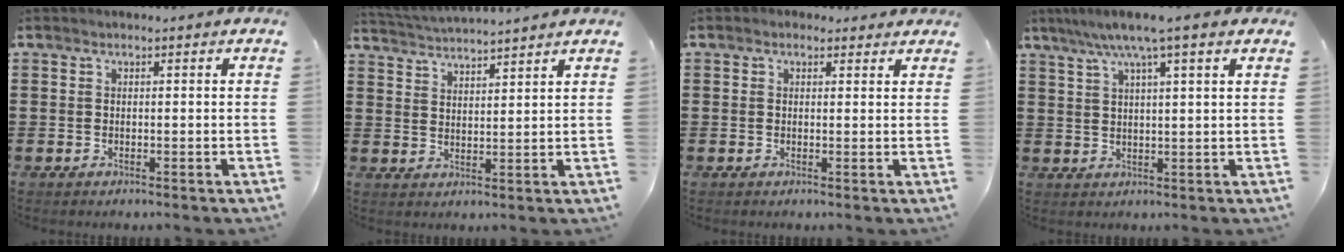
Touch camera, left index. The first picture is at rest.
{"total": 3.3, "force": [3.2, -0.7, 0.0], "torque": [-0.013, -0.020, 0.055]}
{"total": 1.3, "force": [1.0, 0.8, 0.3], "torque": [-0.001, 0.004, 0.017]}
{"total": 6.0, "force": [4.2, -0.1, 4.3], "torque": [-0.094, -0.004, 0.070]}